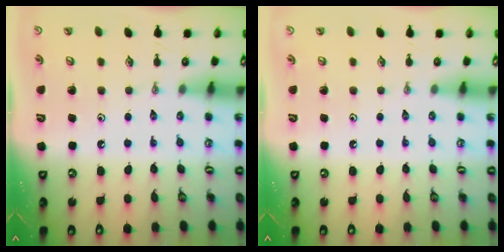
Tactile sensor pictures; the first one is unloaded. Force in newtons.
{"total": 0.0}